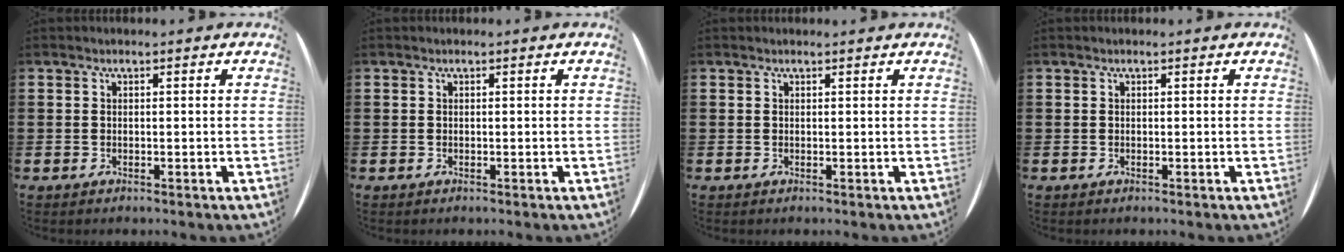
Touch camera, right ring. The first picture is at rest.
{"total": 0.0}
{"total": 0.0}
{"total": 0.0}